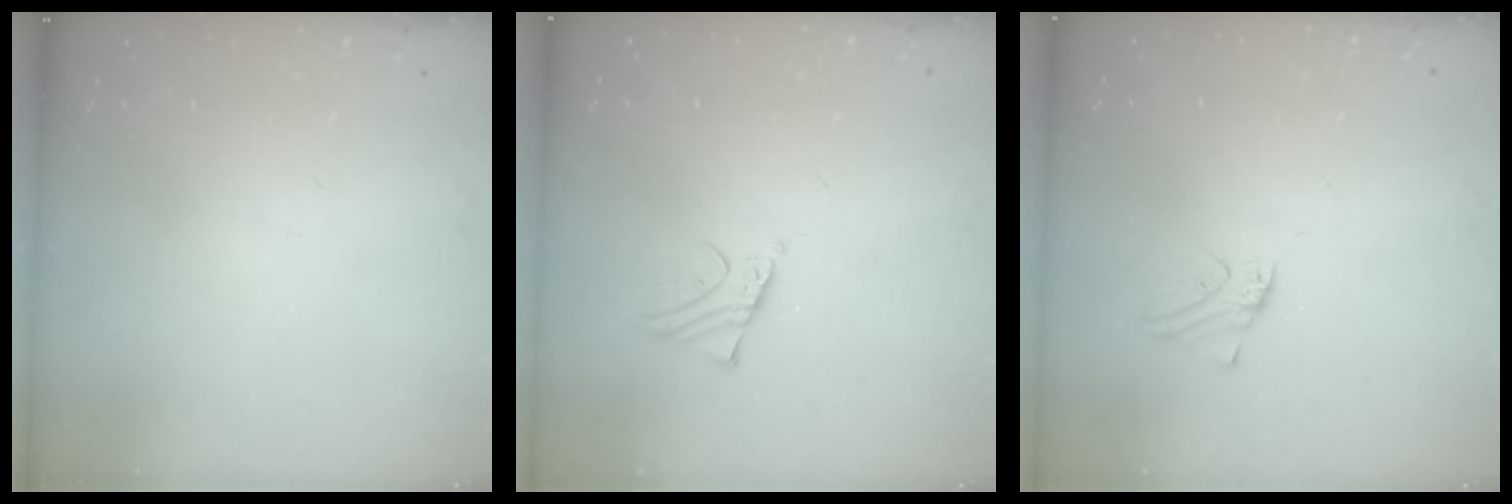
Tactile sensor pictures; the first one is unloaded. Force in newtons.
{"total": 2.0, "press": 2.0, "slide": 0.3}
{"total": 0.0}